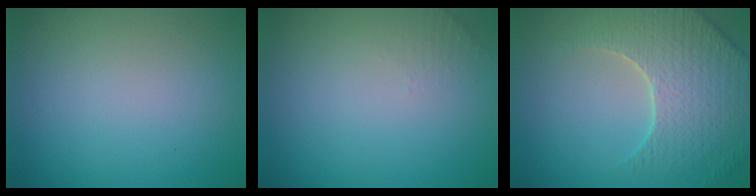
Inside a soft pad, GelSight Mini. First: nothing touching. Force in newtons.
{"total": 1.0, "press": 0.9, "slide": 0.3}
{"total": 5.4, "press": 5.1, "slide": 1.7}